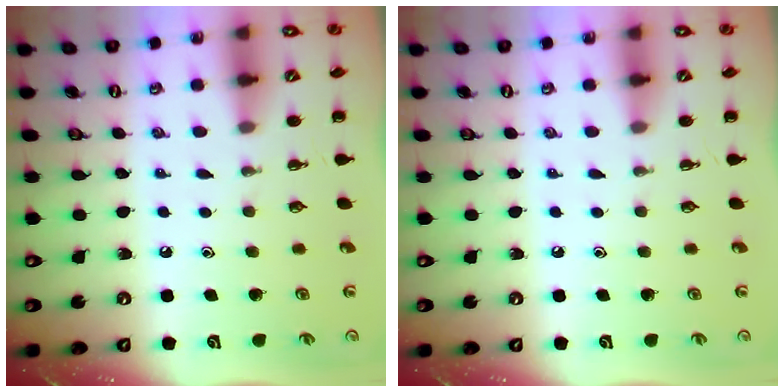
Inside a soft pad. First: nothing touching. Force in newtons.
{"total": 0.0}